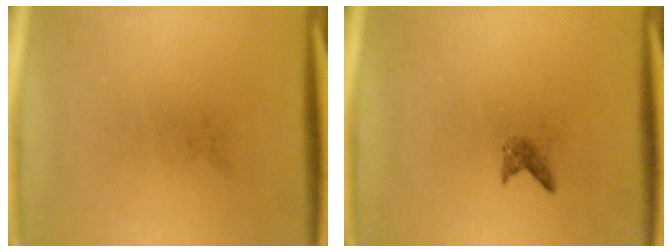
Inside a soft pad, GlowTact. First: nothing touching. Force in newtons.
{"total": 0.9}